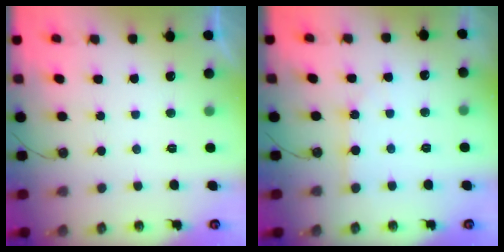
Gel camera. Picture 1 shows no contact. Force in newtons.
{"total": 2.4, "press": 2.4, "slide": 0.1}